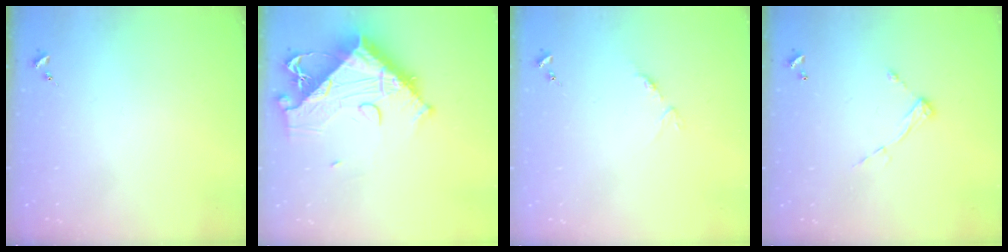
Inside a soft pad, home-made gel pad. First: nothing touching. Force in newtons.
{"total": 20.0, "press": 19.9, "slide": 2.3}
{"total": 3.2, "press": 3.2, "slide": 0.4}
{"total": 6.5, "press": 6.4, "slide": 0.6}